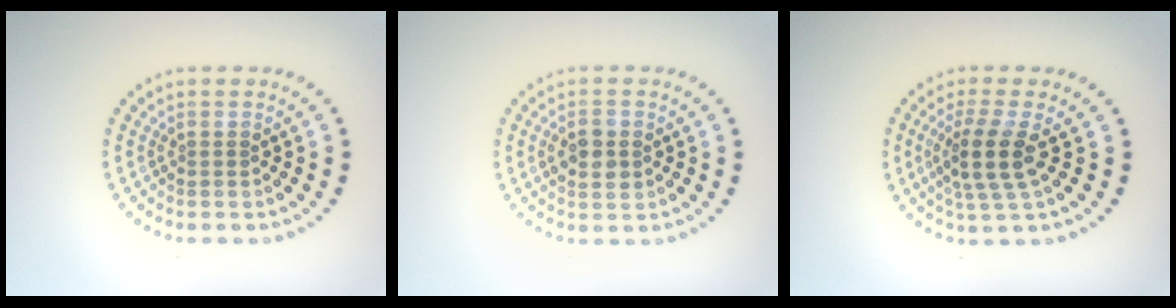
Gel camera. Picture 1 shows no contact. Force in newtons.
{"total": 2.8, "press": 2.8, "slide": 0.1}
{"total": 3.5, "press": 2.7, "slide": 2.2}